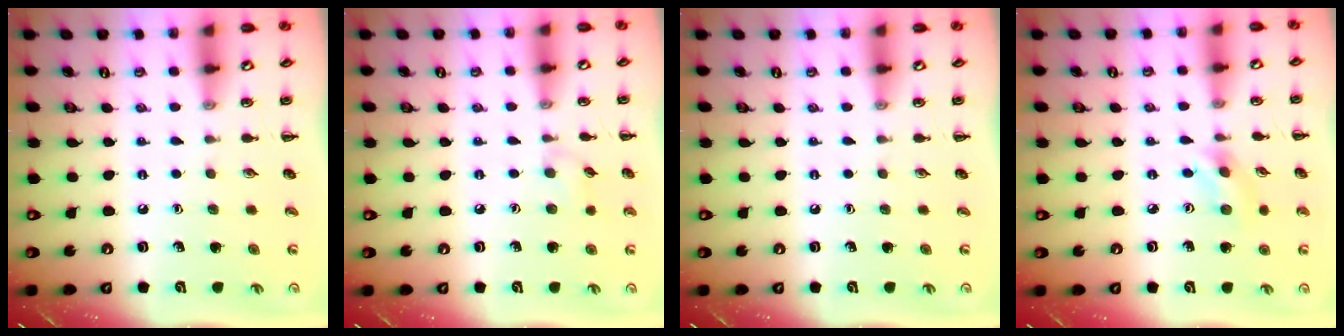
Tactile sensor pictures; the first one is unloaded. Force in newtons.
{"total": 5.1, "press": 4.7, "slide": 2.0}
{"total": 0.0}
{"total": 2.8, "press": 2.7, "slide": 0.9}